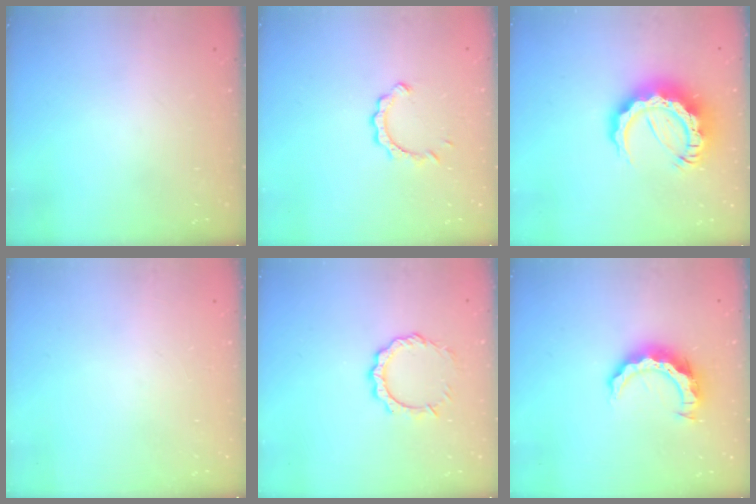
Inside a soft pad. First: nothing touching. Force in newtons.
{"total": 5.1, "press": 5.1, "slide": 0.6}
{"total": 14.2, "press": 14.1, "slide": 1.3}
{"total": 0.0}
{"total": 7.8, "press": 7.8, "slide": 0.6}
{"total": 10.4, "press": 10.4, "slide": 1.1}